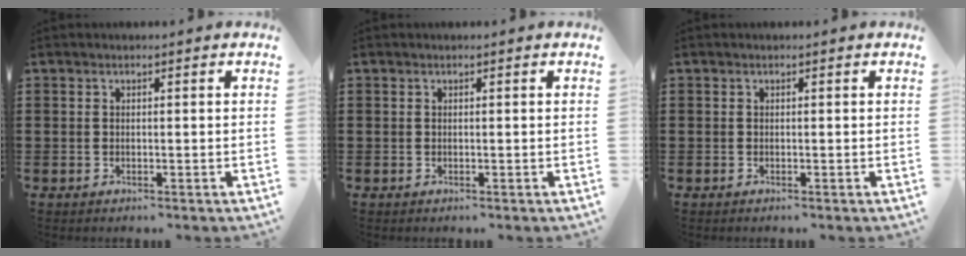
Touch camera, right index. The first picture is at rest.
{"total": 0.0}
{"total": 0.0}